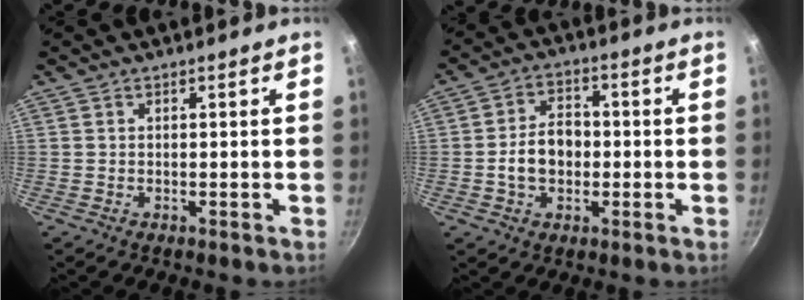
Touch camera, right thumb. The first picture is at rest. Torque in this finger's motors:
{"motor_torque": [0.10, -0.06, 1.11, -0.30, 0.33]}